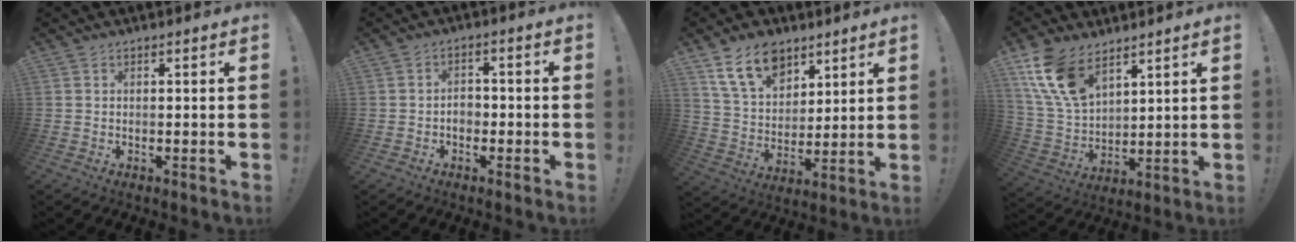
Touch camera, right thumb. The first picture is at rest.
{"total": 3.6, "force": [-1.3, 2.7, 2.1], "torque": [-0.029, 0.003, -0.025]}
{"total": 14.7, "force": [9.1, 9.4, 6.7], "torque": [-0.110, -0.049, 0.174]}
{"total": 15.0, "force": [9.2, 8.3, 8.5], "torque": [-0.189, -0.042, 0.179]}